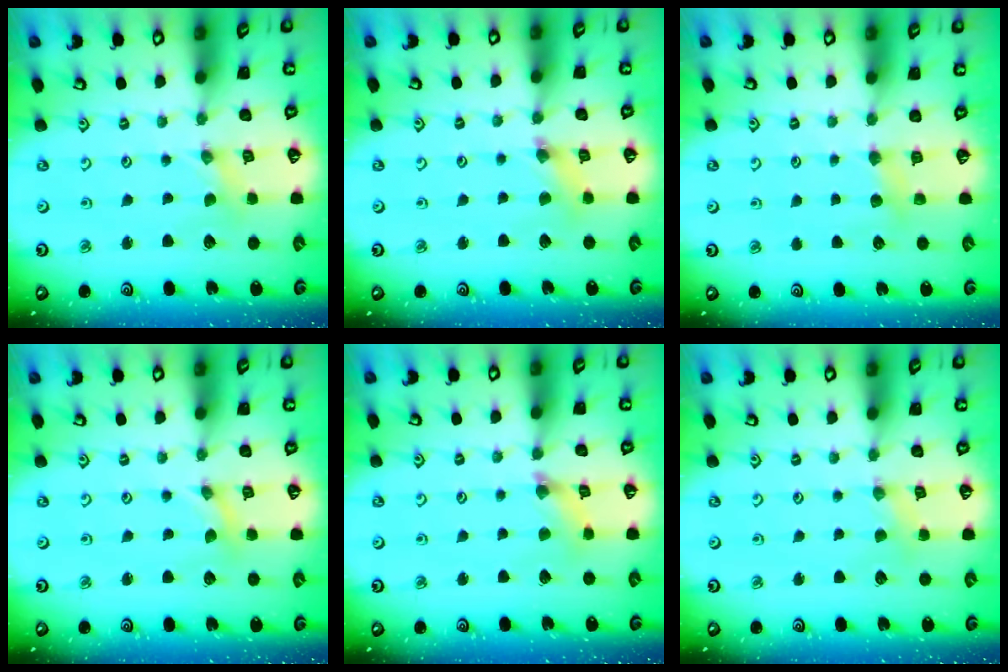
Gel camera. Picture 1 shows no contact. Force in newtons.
{"total": 3.4, "press": 3.3, "slide": 0.4}
{"total": 4.8, "press": 4.8, "slide": 0.9}
{"total": 0.0}
{"total": 3.6, "press": 3.6, "slide": 0.4}
{"total": 3.1, "press": 3.0, "slide": 0.3}